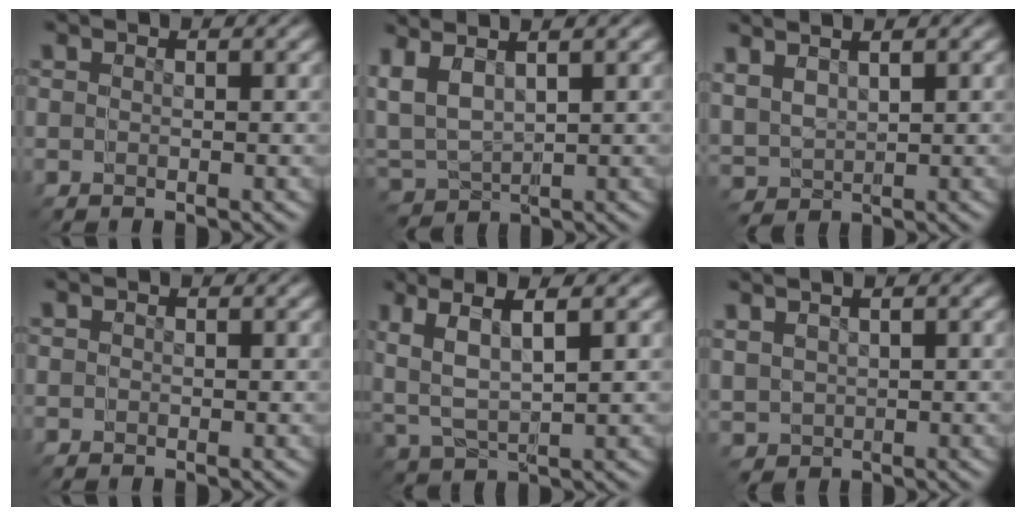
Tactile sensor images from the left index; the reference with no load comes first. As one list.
[{"total": 7.1, "force": [1.7, 6.0, 3.5], "torque": [-0.098, -0.008, 0.038]}, {"total": 4.4, "force": [1.6, 3.7, 1.6], "torque": [-0.034, 0.001, 0.032]}, {"total": 0.8, "force": [0.0, 0.8, -0.1], "torque": [0.003, -0.006, 0.002]}, {"total": 6.0, "force": [2.7, 3.5, 4.2], "torque": [-0.094, 0.013, 0.045]}, {"total": 3.1, "force": [1.0, 2.8, 0.9], "torque": [-0.004, -0.002, 0.022]}]